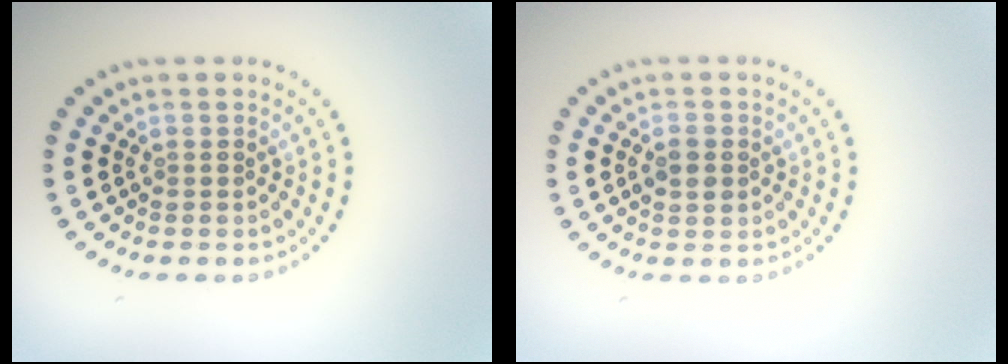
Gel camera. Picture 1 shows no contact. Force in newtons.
{"total": 1.6, "press": 1.6, "slide": 0.0}